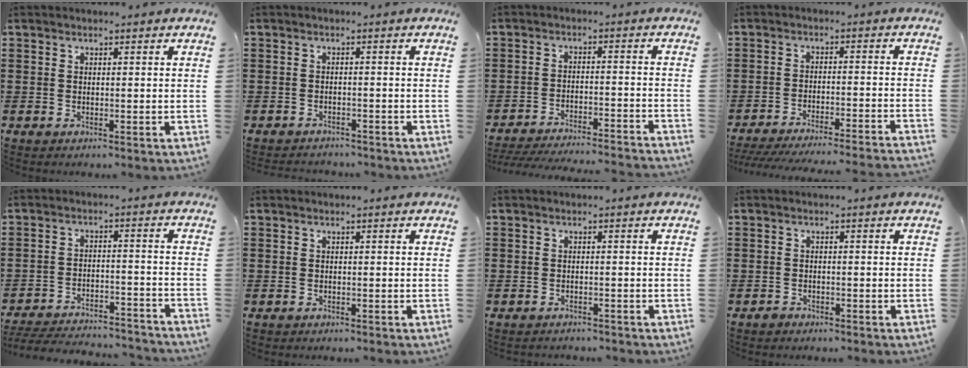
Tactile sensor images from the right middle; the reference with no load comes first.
{"total": 1.6, "force": [-1.6, 0.1, -0.2], "torque": [-0.003, -0.001, -0.035]}
{"total": 4.7, "force": [-4.6, -0.3, 0.9], "torque": [-0.022, -0.010, -0.093]}
{"total": 4.7, "force": [-4.5, -0.4, 1.4], "torque": [-0.030, -0.014, -0.089]}
{"total": 5.3, "force": [-5.2, 0.3, 1.0], "torque": [-0.029, -0.001, -0.106]}
{"total": 0.0}
{"total": 0.9, "force": [-0.9, 0.1, -0.1], "torque": [-0.002, 0.000, -0.019]}
{"total": 1.0, "force": [-0.9, 0.5, 0.1], "torque": [-0.005, -0.001, -0.019]}